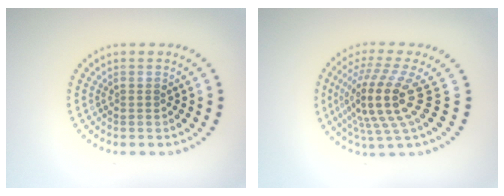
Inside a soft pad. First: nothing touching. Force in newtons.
{"total": 5.4, "press": 4.0, "slide": 3.7}